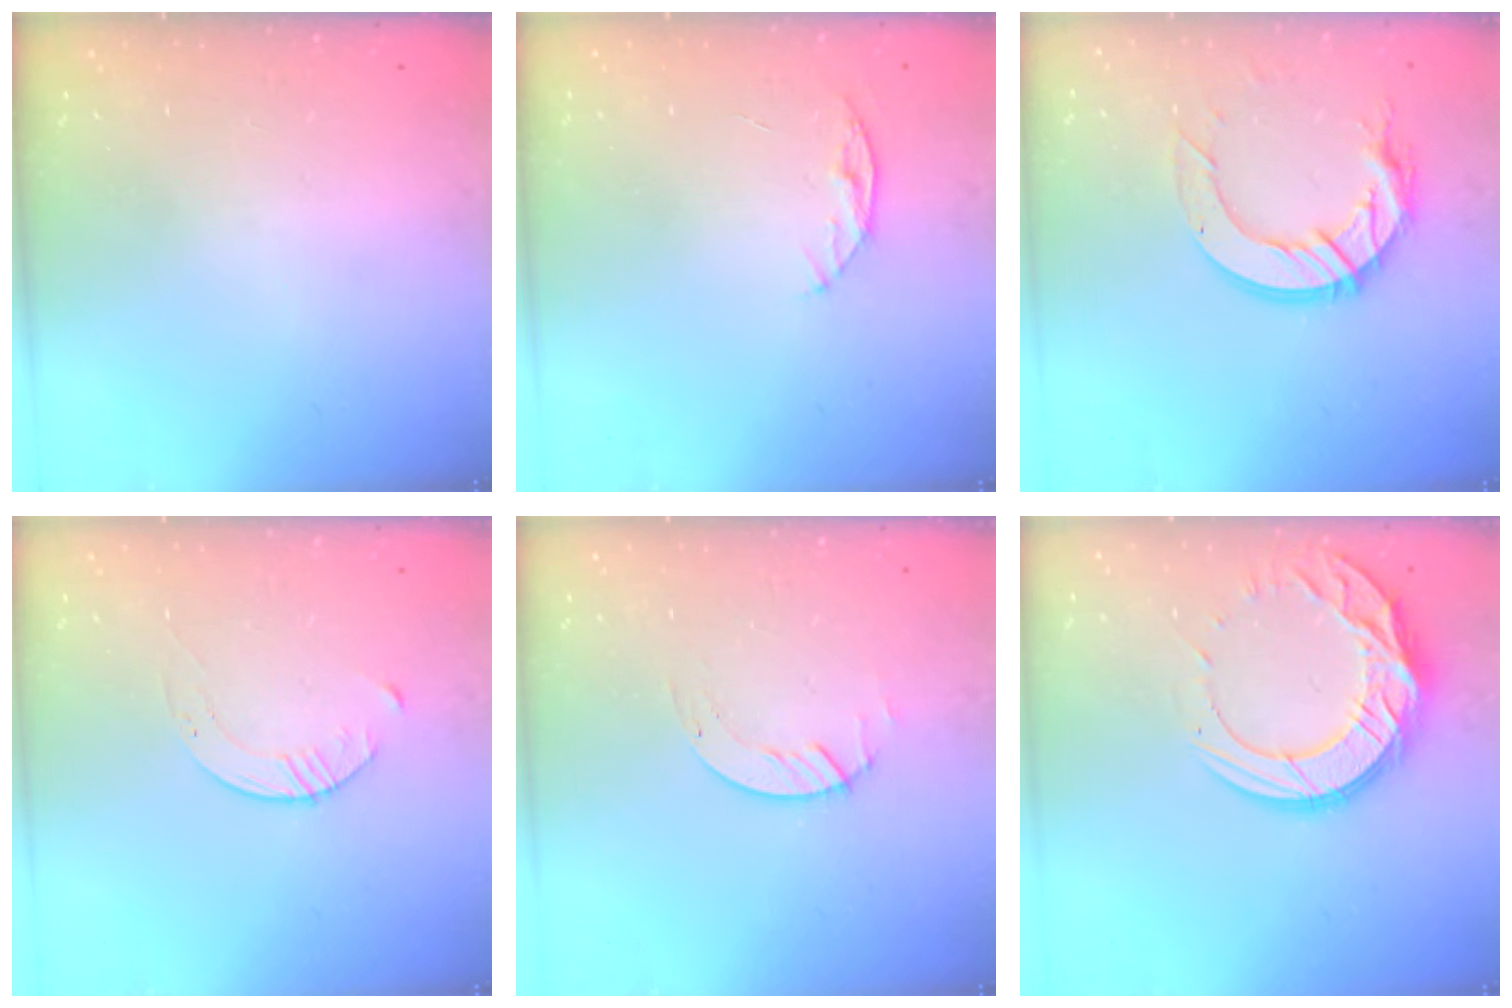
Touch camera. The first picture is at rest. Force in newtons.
{"total": 5.1, "press": 5.1, "slide": 0.5}
{"total": 13.6, "press": 13.6, "slide": 1.2}
{"total": 3.9, "press": 3.9, "slide": 0.4}
{"total": 1.3, "press": 1.2, "slide": 0.1}
{"total": 15.5, "press": 15.5, "slide": 1.1}